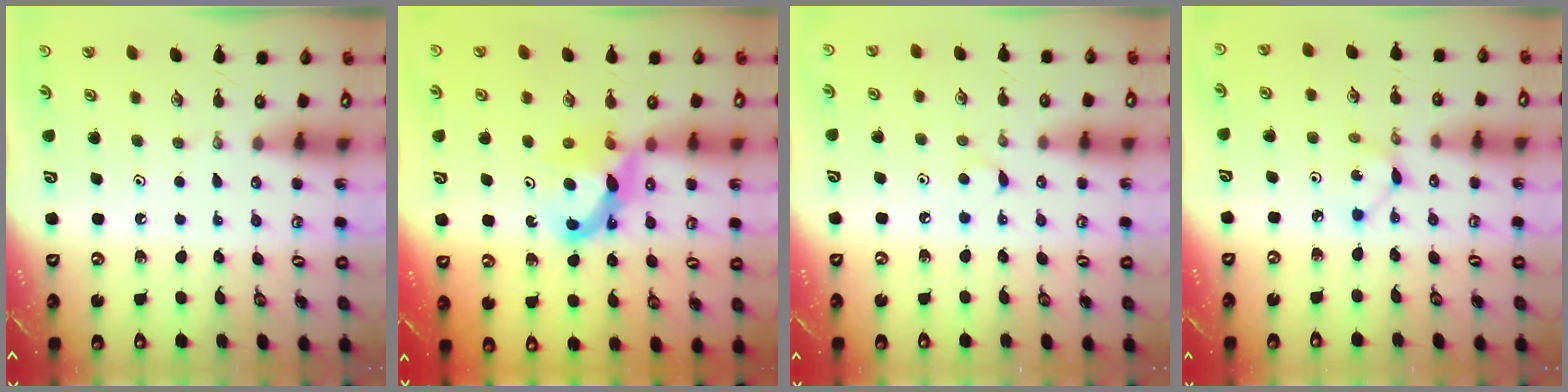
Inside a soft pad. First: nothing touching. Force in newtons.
{"total": 7.5, "press": 7.5, "slide": 0.4}
{"total": 4.1, "press": 4.1, "slide": 0.5}
{"total": 1.7, "press": 1.7, "slide": 0.1}